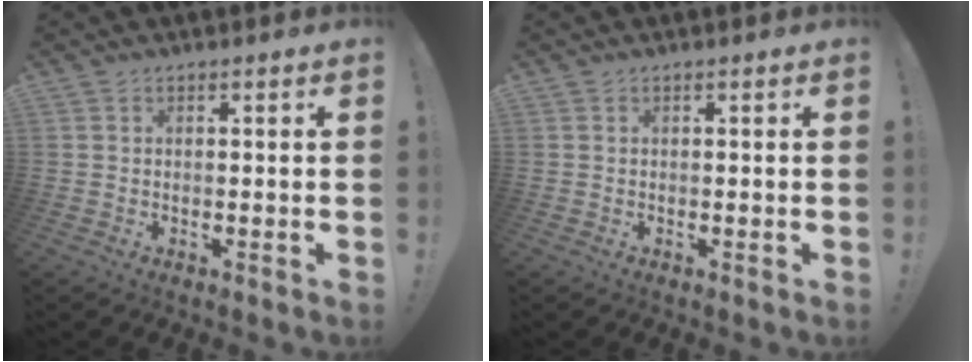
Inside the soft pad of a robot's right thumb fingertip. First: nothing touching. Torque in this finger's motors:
{"motor_torque": [0.00, 0.00, 0.00, 0.00, 0.00]}